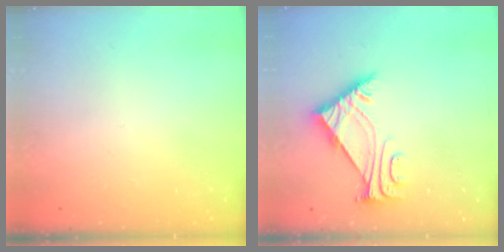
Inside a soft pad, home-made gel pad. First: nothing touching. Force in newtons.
{"total": 6.1, "press": 6.0, "slide": 1.1}